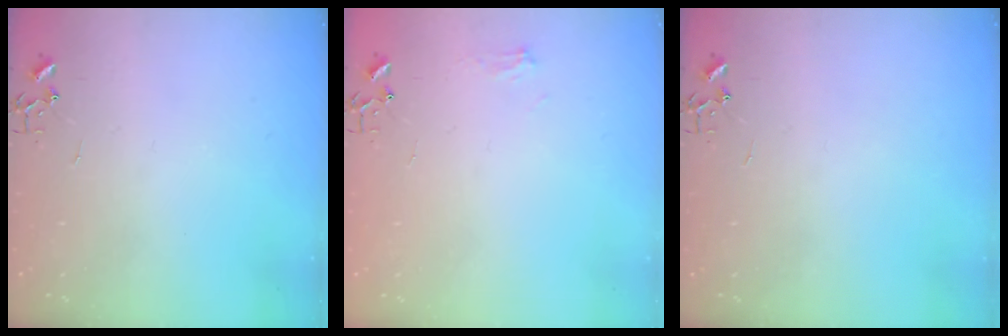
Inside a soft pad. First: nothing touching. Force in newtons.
{"total": 5.3, "press": 5.3, "slide": 0.6}
{"total": 0.0}